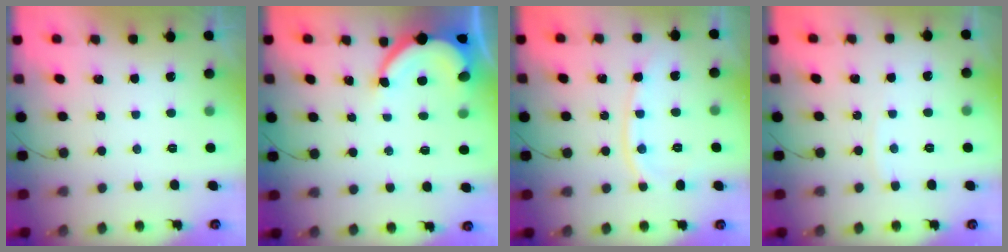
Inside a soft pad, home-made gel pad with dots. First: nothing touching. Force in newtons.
{"total": 6.7, "press": 6.7, "slide": 0.2}
{"total": 9.2, "press": 9.2, "slide": 0.2}
{"total": 3.4, "press": 3.4, "slide": 0.1}